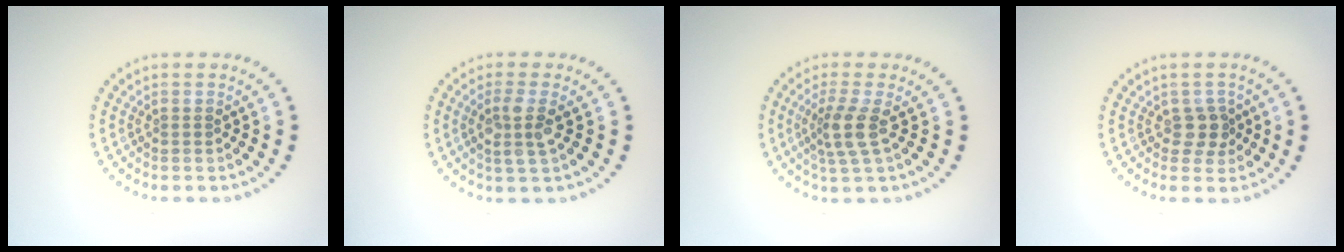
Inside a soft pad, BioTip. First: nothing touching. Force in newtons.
{"total": 2.5, "press": 2.2, "slide": 1.2}
{"total": 3.0, "press": 2.3, "slide": 1.9}
{"total": 1.8, "press": 1.5, "slide": 1.0}